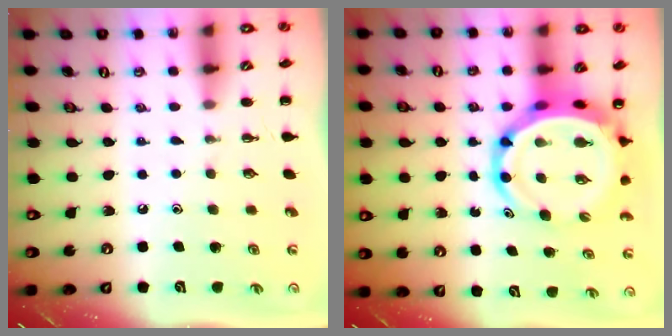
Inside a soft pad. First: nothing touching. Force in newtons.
{"total": 10.7, "press": 10.2, "slide": 3.1}